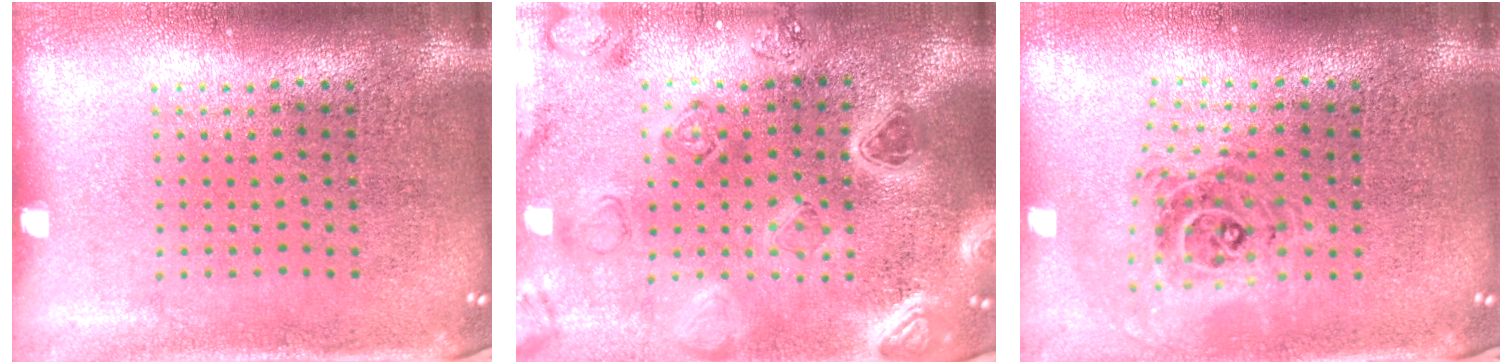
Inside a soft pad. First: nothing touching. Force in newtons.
{"total": 2.4, "press": 2.4, "slide": 0.2}
{"total": 1.0, "press": 0.9, "slide": 0.3}